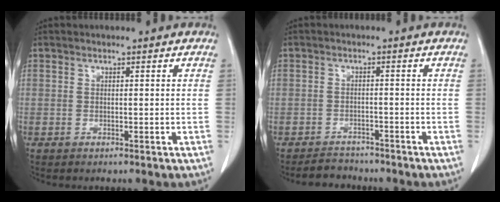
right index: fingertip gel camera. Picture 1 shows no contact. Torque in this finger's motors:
{"motor_torque": [-1.04, 0.39, -0.47, -0.15]}